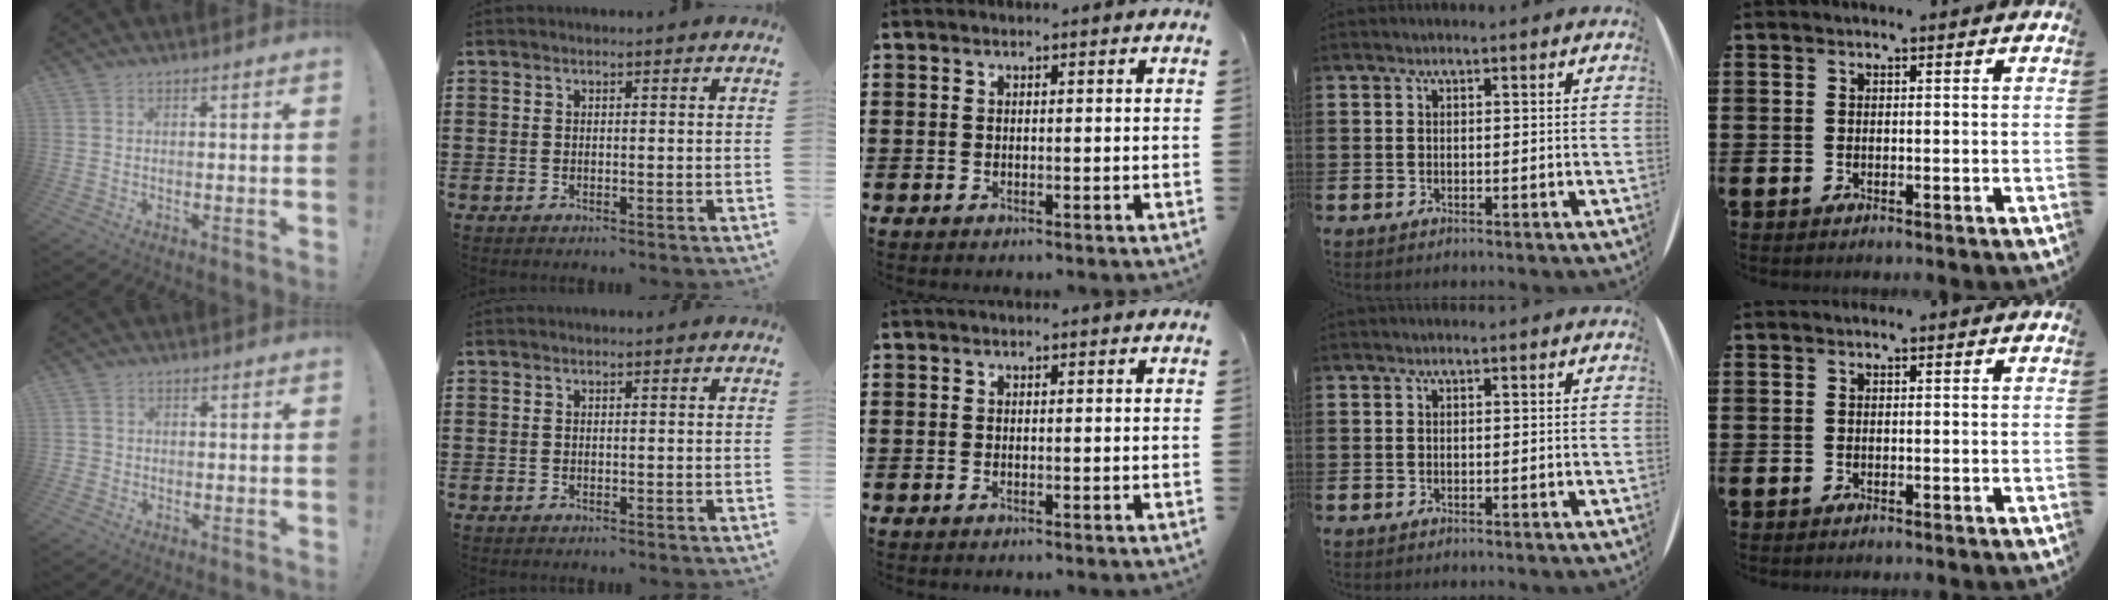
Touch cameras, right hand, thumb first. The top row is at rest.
{"thumb": {"total": 1.4, "force": [-0.3, 1.3, 0.4], "torque": [-0.014, 0.007, -0.003]}}